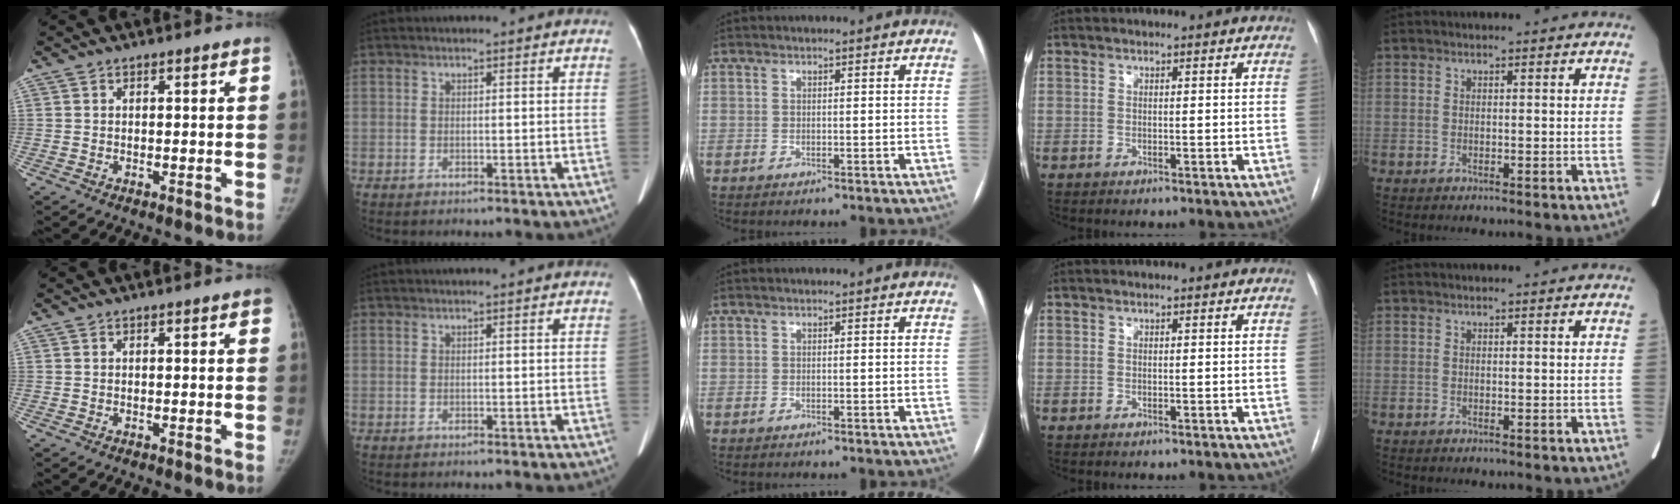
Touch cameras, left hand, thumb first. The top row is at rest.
{"thumb": {"total": 0.8, "force": [0.4, 0.2, 0.7], "torque": [-0.009, 0.002, 0.002]}}